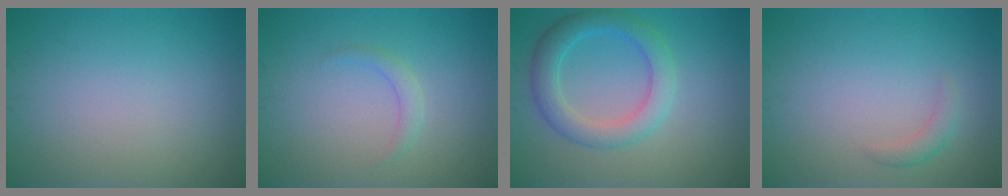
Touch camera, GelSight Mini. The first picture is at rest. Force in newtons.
{"total": 1.2, "press": 1.2, "slide": 0.1}
{"total": 4.3, "press": 4.3, "slide": 0.1}
{"total": 1.4, "press": 1.4, "slide": 0.0}